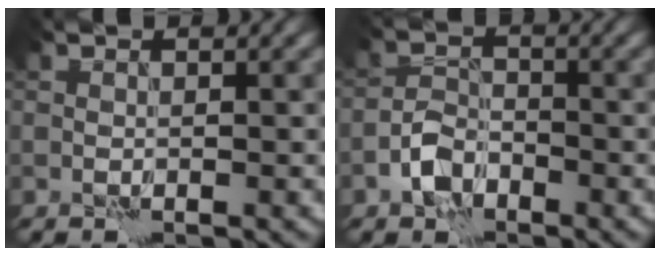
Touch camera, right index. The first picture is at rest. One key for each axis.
{"total": 2.9, "fx": -1.8, "fy": 1.7, "fz": 1.4, "tx": -0.022, "ty": 0.010, "tz": -0.041}